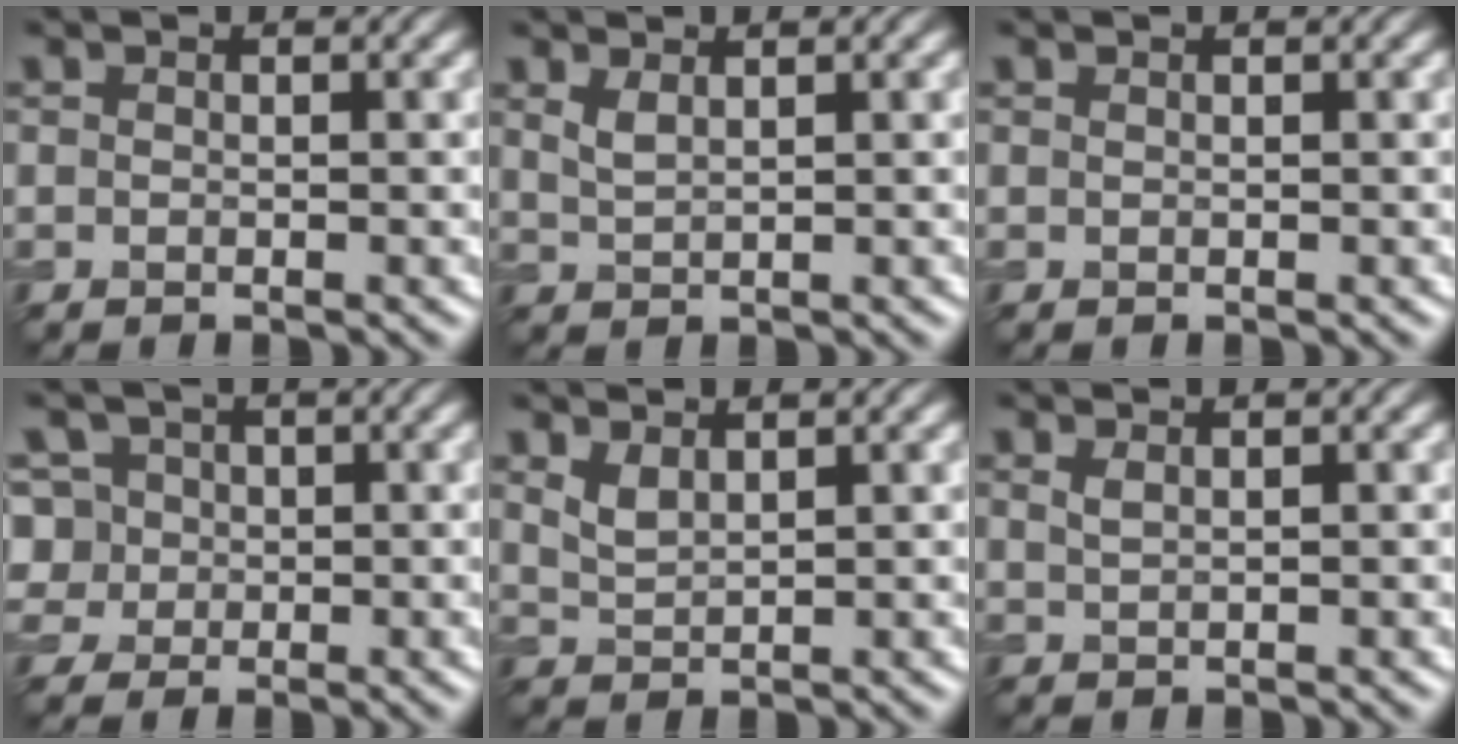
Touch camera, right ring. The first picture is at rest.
{"total": 1.2, "force": [0.8, 0.3, 0.9], "torque": [-0.020, 0.001, 0.017]}
{"total": 0.0}
{"total": 5.9, "force": [1.0, 5.3, 2.3], "torque": [-0.045, 0.037, -0.003]}
{"total": 1.4, "force": [1.1, 0.4, 0.9], "torque": [-0.022, -0.002, 0.025]}
{"total": 0.8, "force": [0.4, 0.2, 0.6], "torque": [-0.007, 0.003, 0.007]}